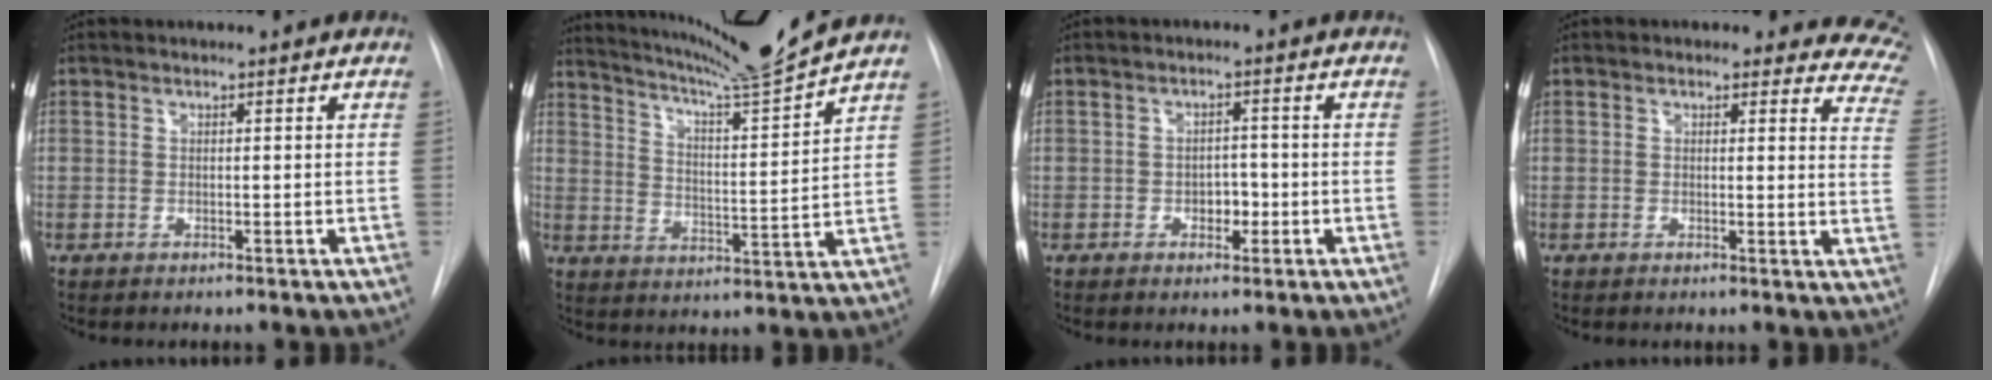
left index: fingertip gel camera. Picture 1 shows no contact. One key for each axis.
{"total": 13.1, "fx": 11.9, "fy": -3.2, "fz": 4.2, "tx": -0.077, "ty": -0.049, "tz": 0.189}
{"total": 2.5, "fx": -0.8, "fy": 1.6, "fz": 1.7, "tx": -0.018, "ty": 0.006, "tz": -0.008}
{"total": 9.9, "fx": 9.0, "fy": 3.6, "fz": 2.1, "tx": 0.025, "ty": -0.046, "tz": 0.051}